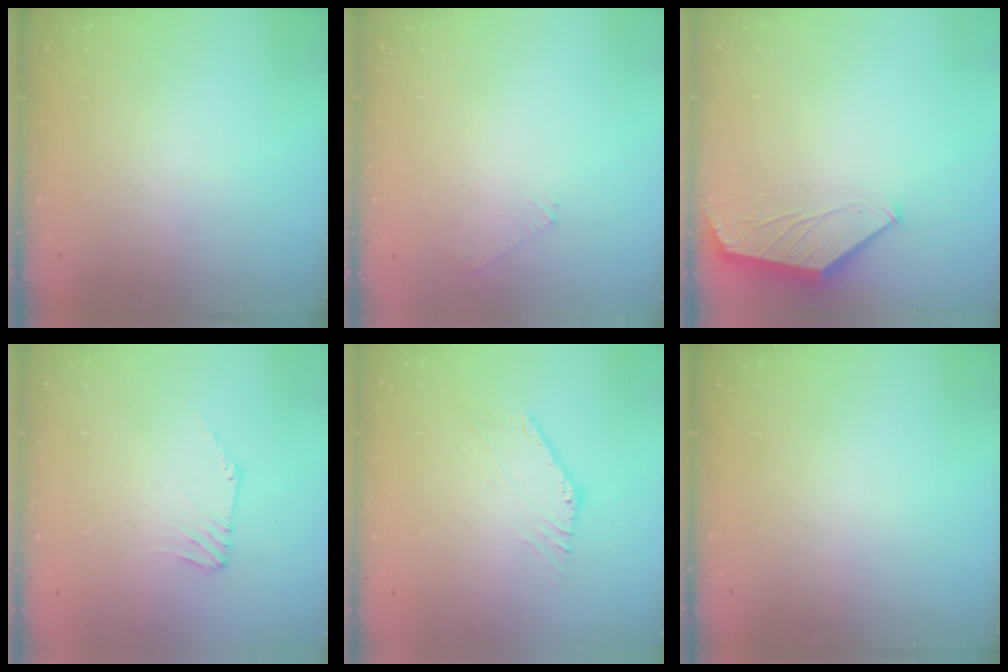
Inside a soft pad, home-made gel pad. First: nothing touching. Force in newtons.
{"total": 1.7, "press": 1.6, "slide": 0.4}
{"total": 1.5, "press": 1.5, "slide": 0.4}
{"total": 1.3, "press": 1.2, "slide": 0.2}
{"total": 0.0}
{"total": 0.0}